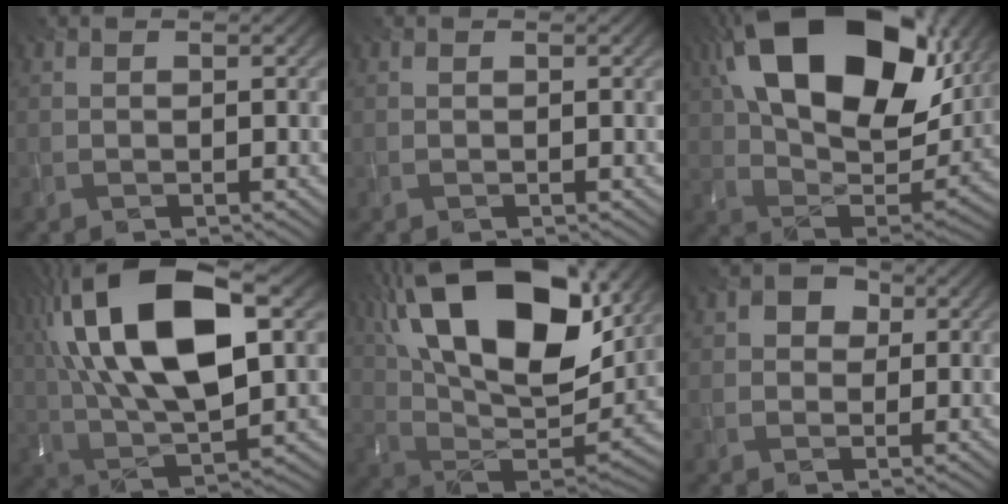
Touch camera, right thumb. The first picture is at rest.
{"total": 0.0}
{"total": 21.6, "force": [8.8, 12.2, 15.5], "torque": [-0.297, 0.031, 0.141]}
{"total": 20.0, "force": [6.2, 8.9, 16.8], "torque": [-0.344, 0.043, 0.094]}
{"total": 21.7, "force": [9.6, 10.5, 16.4], "torque": [-0.322, 0.046, 0.147]}
{"total": 3.1, "force": [0.6, 2.7, 1.5], "torque": [-0.023, 0.010, -0.003]}